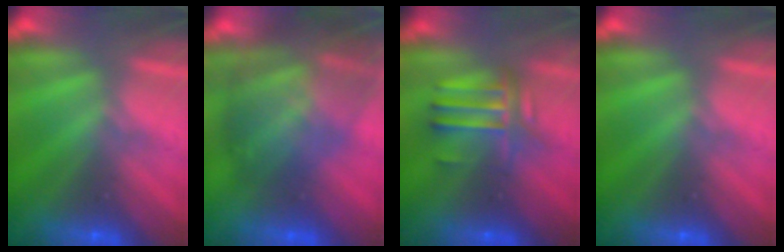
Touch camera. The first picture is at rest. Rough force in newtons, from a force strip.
{"total": 10.8}
{"total": 4.6}
{"total": 0.0}